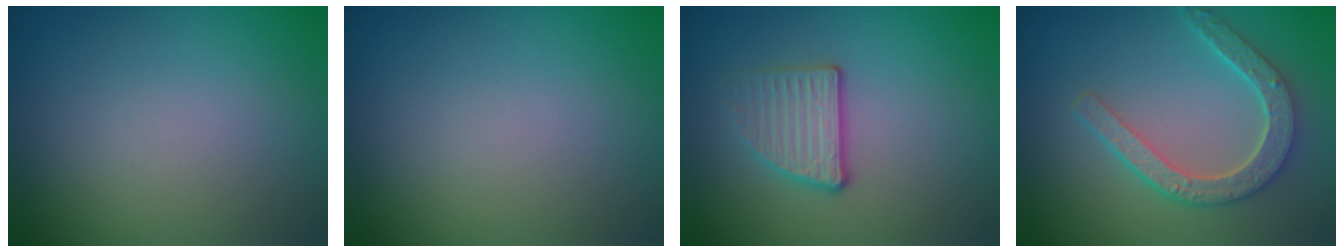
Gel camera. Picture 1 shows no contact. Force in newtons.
{"total": 0.0}
{"total": 3.0, "press": 2.3, "slide": 1.9}
{"total": 4.9, "press": 3.9, "slide": 3.0}